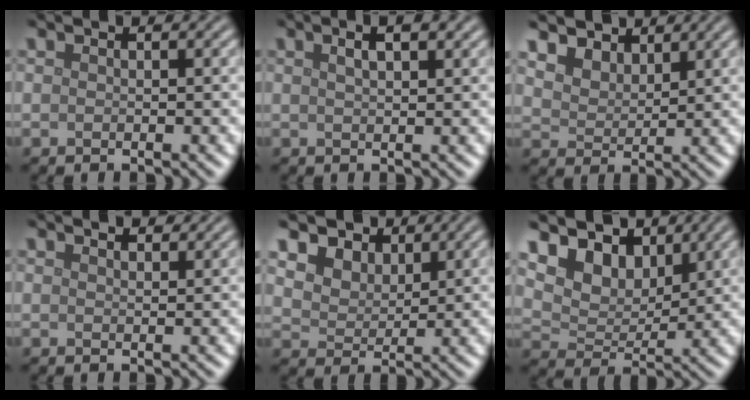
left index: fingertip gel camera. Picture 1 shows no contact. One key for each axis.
{"total": 2.8, "fx": 1.6, "fy": 1.0, "fz": 2.1, "tx": -0.019, "ty": 0.002, "tz": 0.014}
{"total": 5.5, "fx": 4.2, "fy": 2.9, "fz": 1.8, "tx": -0.074, "ty": -0.002, "tz": 0.078}
{"total": 2.0, "fx": 1.9, "fy": 0.4, "fz": 0.7, "tx": -0.014, "ty": 0.000, "tz": 0.026}
{"total": 7.0, "fx": 4.5, "fy": 4.7, "fz": 2.7, "tx": -0.077, "ty": 0.010, "tz": 0.077}
{"total": 8.6, "fx": 5.7, "fy": 5.0, "fz": 4.0, "tx": -0.099, "ty": -0.002, "tz": 0.098}